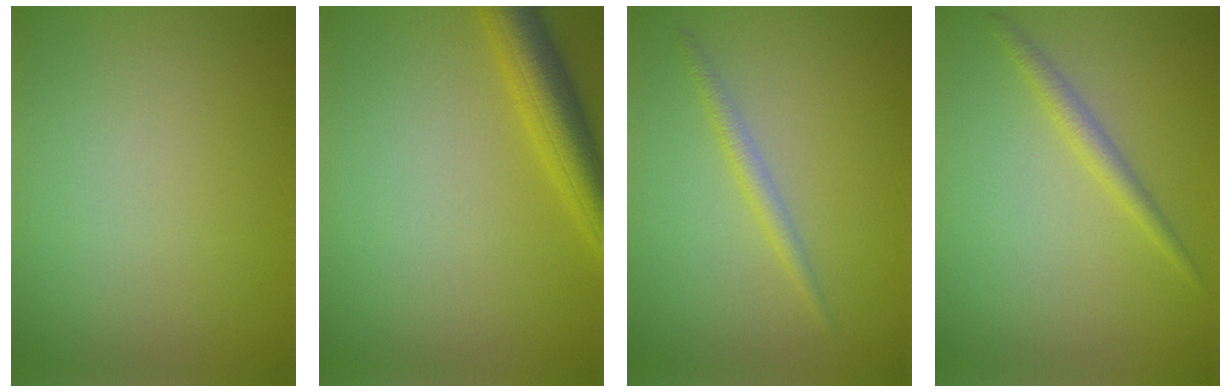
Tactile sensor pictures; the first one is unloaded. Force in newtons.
{"total": 4.5, "press": 4.5, "slide": 0.3}
{"total": 1.5, "press": 1.4, "slide": 0.1}
{"total": 1.6, "press": 1.6, "slide": 0.1}